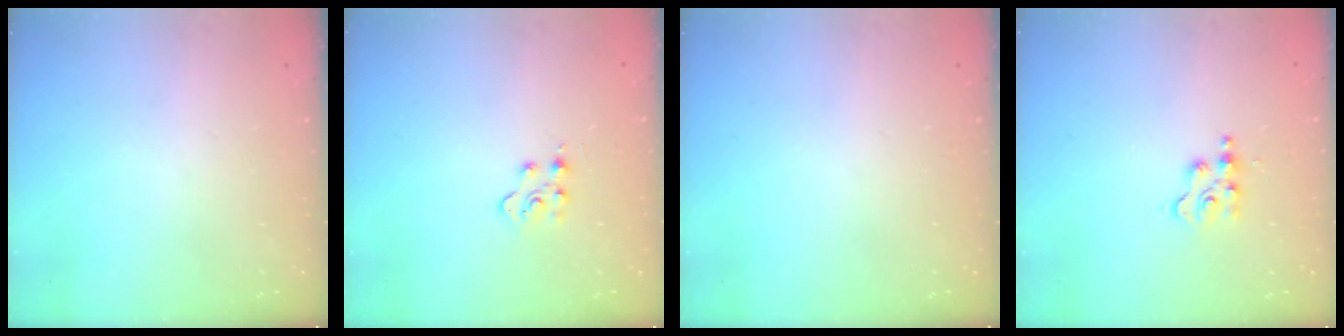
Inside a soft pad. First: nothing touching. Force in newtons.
{"total": 4.0, "press": 4.0, "slide": 0.4}
{"total": 0.0}
{"total": 3.7, "press": 3.7, "slide": 0.6}